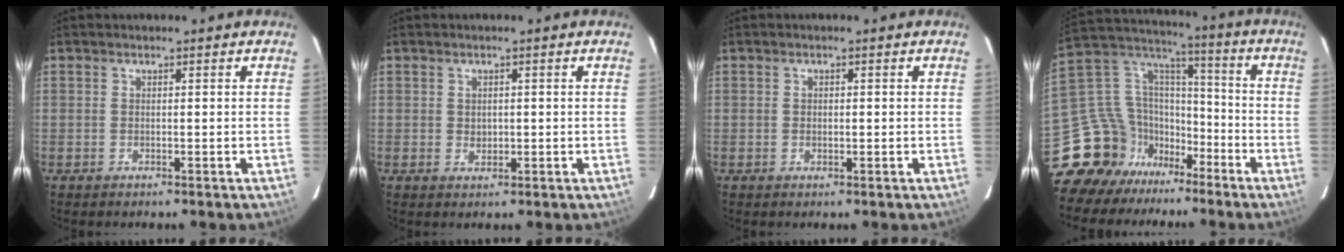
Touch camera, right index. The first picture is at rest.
{"total": 1.6, "force": [0.1, 1.4, 0.7], "torque": [-0.008, 0.000, 0.004]}
{"total": 0.8, "force": [-0.1, 0.6, 0.6], "torque": [-0.009, 0.001, -0.003]}
{"total": 18.3, "force": [-12.1, 12.7, 5.4], "torque": [-0.135, 0.041, -0.203]}